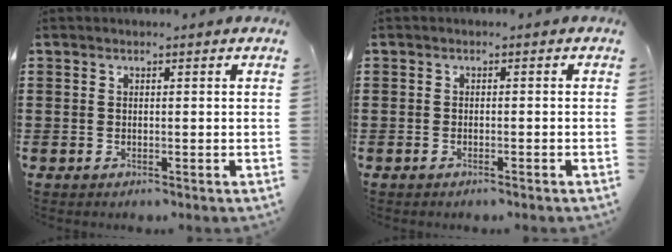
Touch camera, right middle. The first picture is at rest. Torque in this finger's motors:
{"motor_torque": [-0.15, 0.06, -0.02, -0.01]}